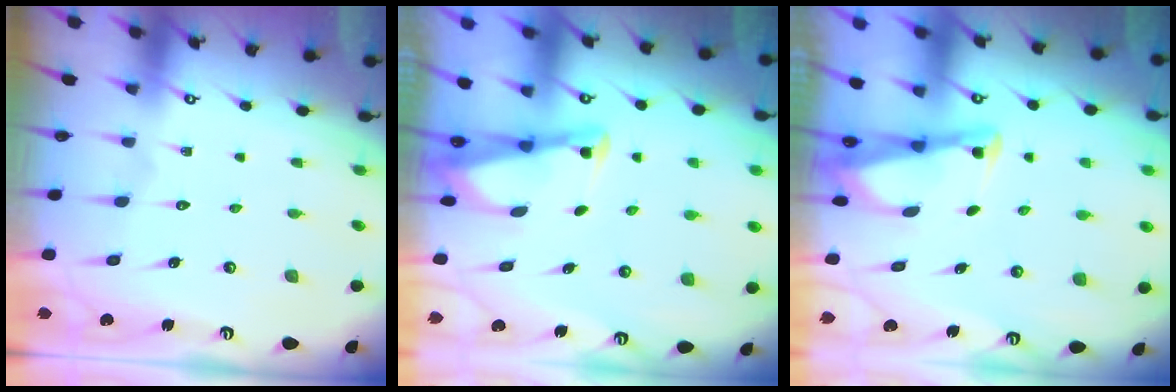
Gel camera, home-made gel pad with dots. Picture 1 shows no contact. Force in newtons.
{"total": 2.9, "press": 2.9, "slide": 0.4}
{"total": 2.9, "press": 2.9, "slide": 0.4}